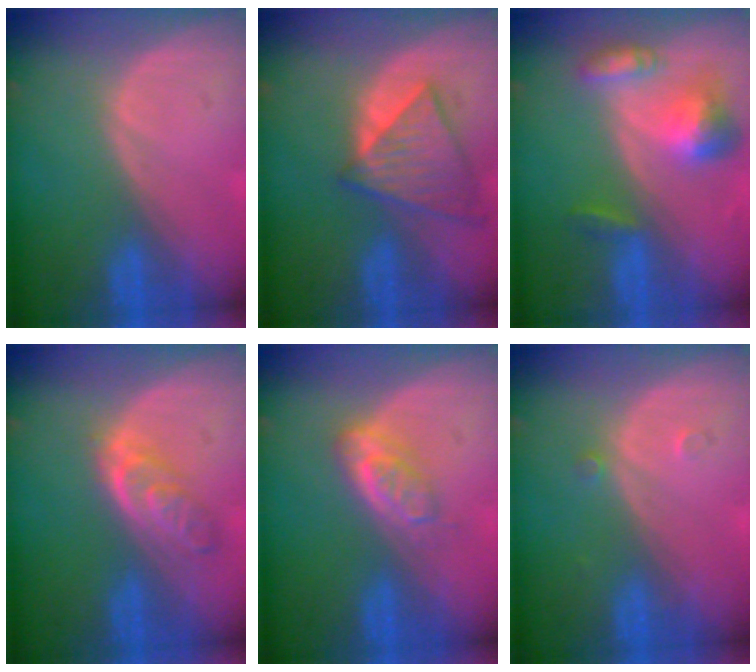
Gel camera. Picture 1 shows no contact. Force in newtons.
{"total": 7.9, "press": 7.1, "slide": 3.4}
{"total": 6.7, "press": 6.3, "slide": 2.5}
{"total": 4.7, "press": 4.7, "slide": 0.7}
{"total": 4.6, "press": 4.2, "slide": 1.9}
{"total": 1.2, "press": 1.0, "slide": 0.7}